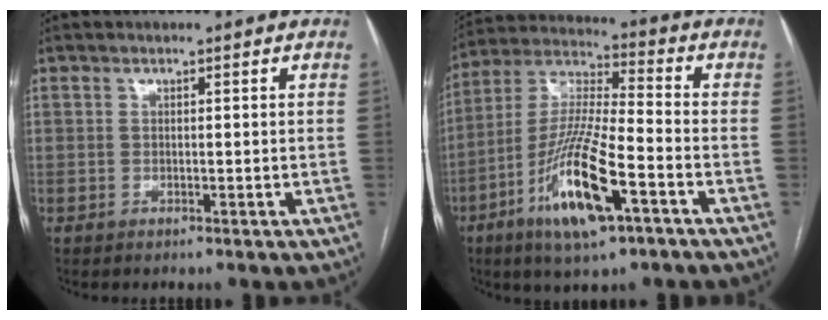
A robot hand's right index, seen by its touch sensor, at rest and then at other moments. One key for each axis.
{"total": 15.9, "fx": -7.2, "fy": 2.5, "fz": 13.9, "tx": -0.283, "ty": -0.016, "tz": -0.129}